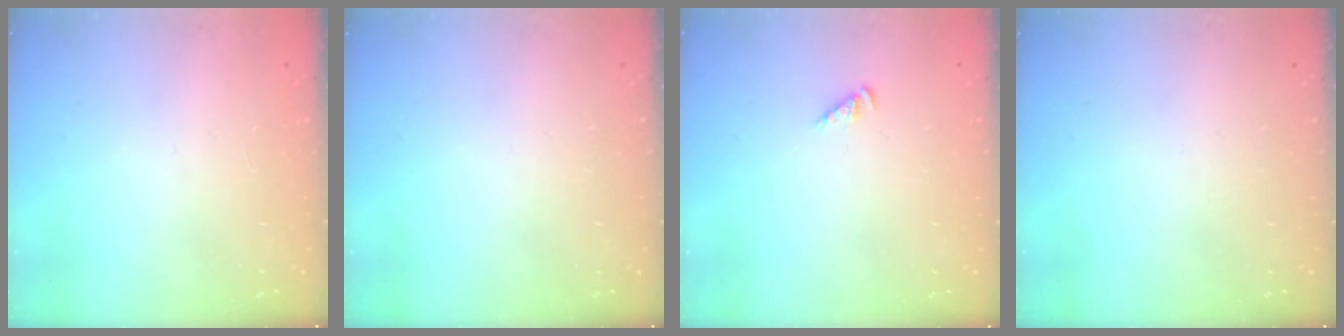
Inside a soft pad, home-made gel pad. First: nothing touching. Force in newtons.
{"total": 0.0}
{"total": 2.3, "press": 2.2, "slide": 0.4}
{"total": 0.0}